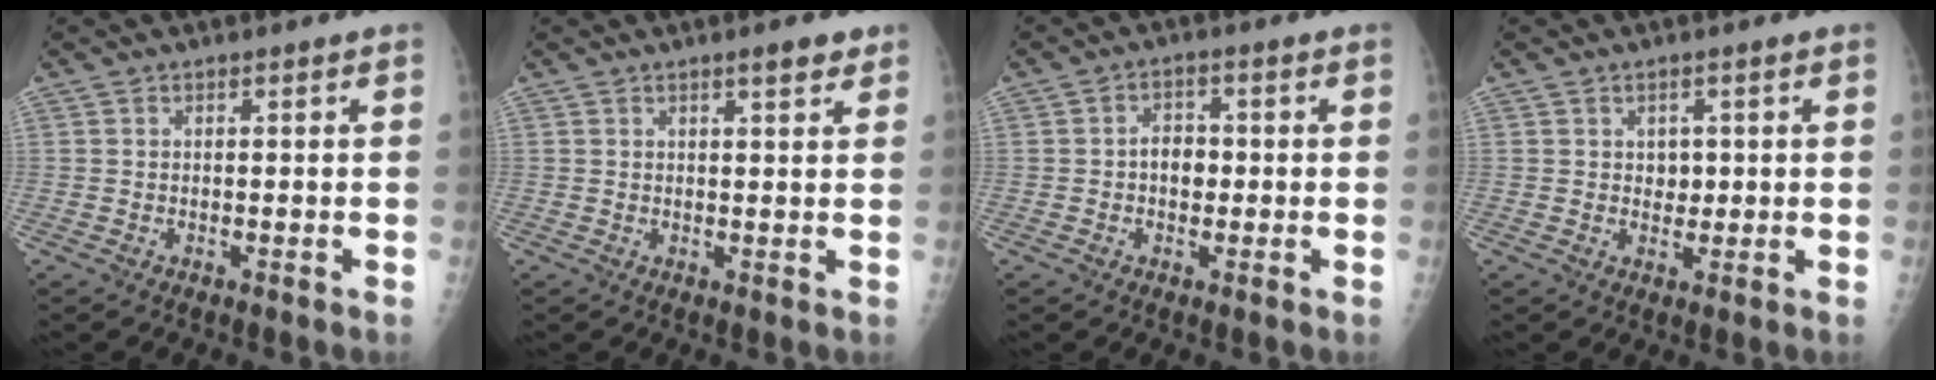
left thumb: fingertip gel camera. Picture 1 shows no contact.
{"total": 2.9, "force": [2.0, 0.7, 2.0], "torque": [-0.020, -0.010, 0.026]}
{"total": 3.9, "force": [-0.2, 2.9, 2.5], "torque": [-0.020, 0.009, -0.010]}
{"total": 2.5, "force": [0.5, 2.0, 1.4], "torque": [-0.005, -0.002, 0.009]}